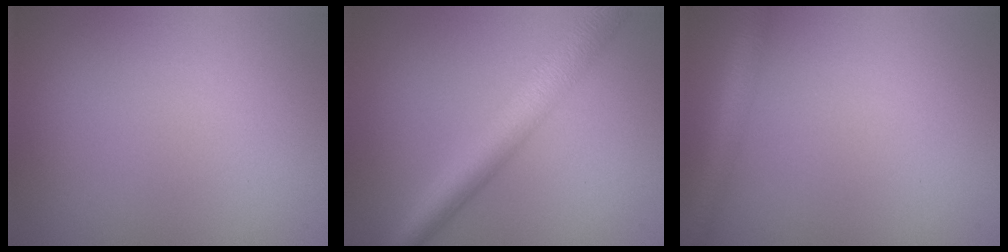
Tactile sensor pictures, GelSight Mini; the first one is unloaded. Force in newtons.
{"total": 5.3, "press": 5.3, "slide": 0.0}
{"total": 2.7, "press": 2.7, "slide": 0.2}